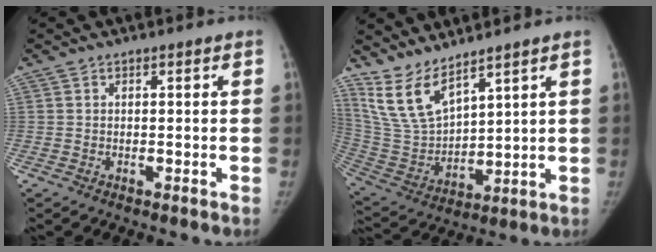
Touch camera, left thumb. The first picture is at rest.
{"total": 11.3, "force": [8.8, 3.9, 6.0], "torque": [-0.108, -0.054, 0.200]}